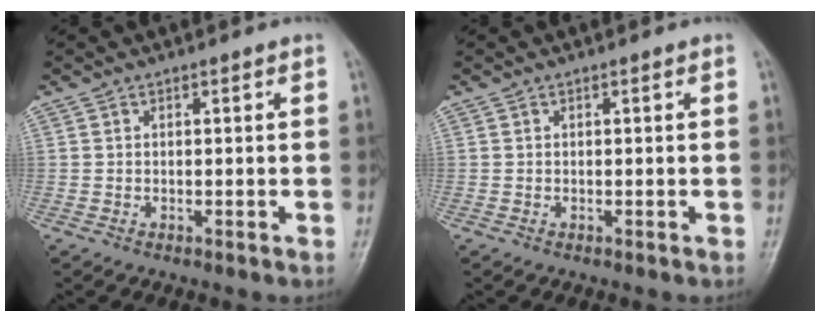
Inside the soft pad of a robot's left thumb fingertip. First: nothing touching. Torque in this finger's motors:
{"motor_torque": [0.00, 0.00, 0.05, -0.05, 0.00]}